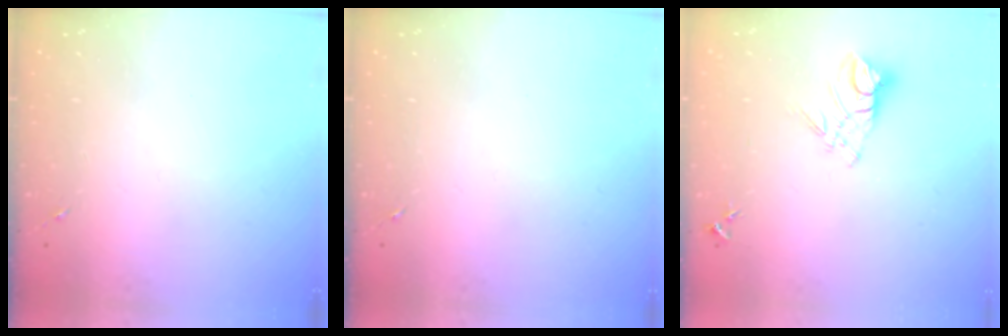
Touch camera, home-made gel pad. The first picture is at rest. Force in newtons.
{"total": 0.0}
{"total": 8.8, "press": 8.7, "slide": 0.7}